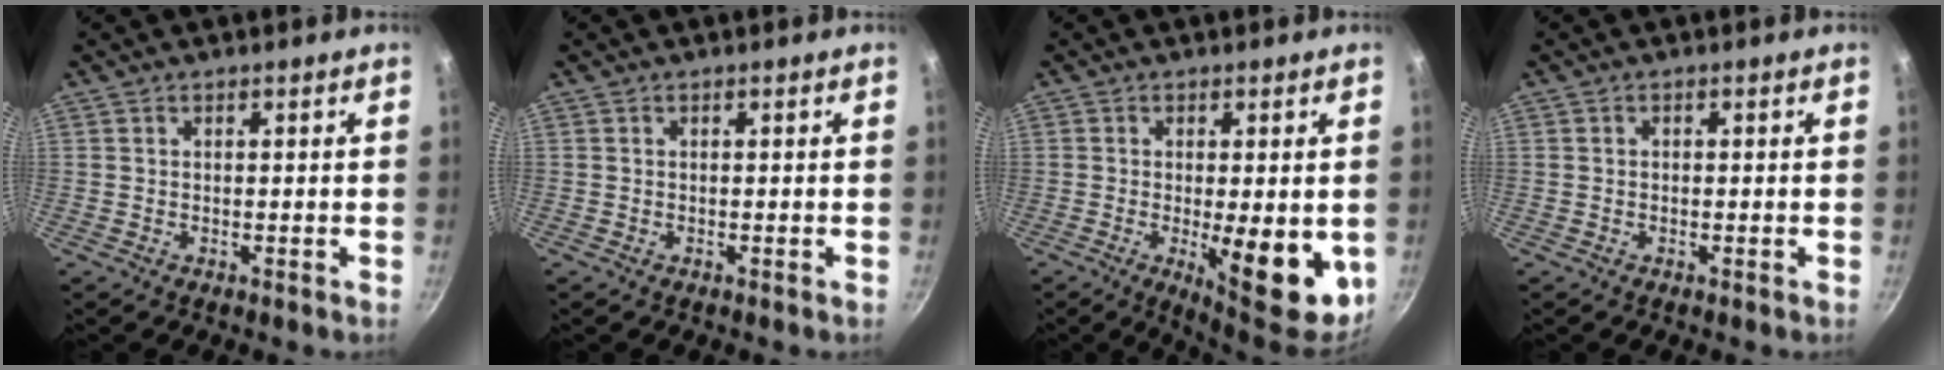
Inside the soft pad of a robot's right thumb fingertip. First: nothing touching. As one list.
[{"total": 0.0}, {"total": 12.7, "force": [-2.3, 4.1, 11.8], "torque": [-0.134, -0.007, -0.018]}, {"total": 0.6, "force": [-0.1, 0.5, 0.3], "torque": [-0.005, 0.003, -0.002]}]